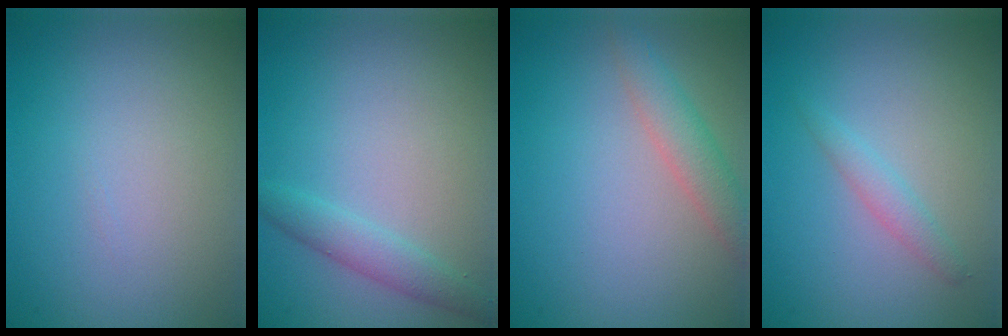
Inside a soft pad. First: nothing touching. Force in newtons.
{"total": 2.0, "press": 2.0, "slide": 0.3}
{"total": 2.5, "press": 2.5, "slide": 0.2}
{"total": 1.5, "press": 1.5, "slide": 0.1}